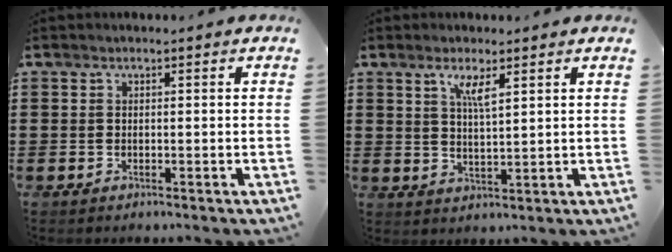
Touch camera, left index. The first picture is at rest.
{"total": 3.6, "force": [2.3, 0.5, 2.7], "torque": [-0.053, -0.002, 0.037]}